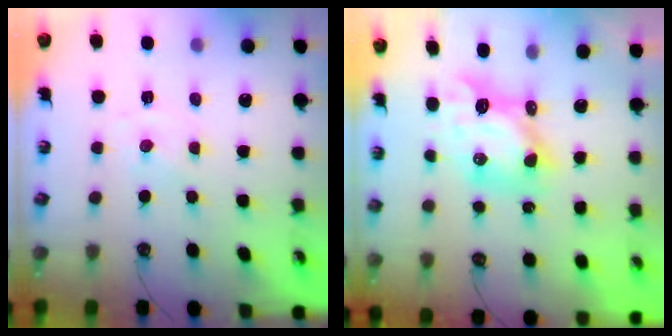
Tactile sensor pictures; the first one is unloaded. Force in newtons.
{"total": 8.7, "press": 8.6, "slide": 0.9}